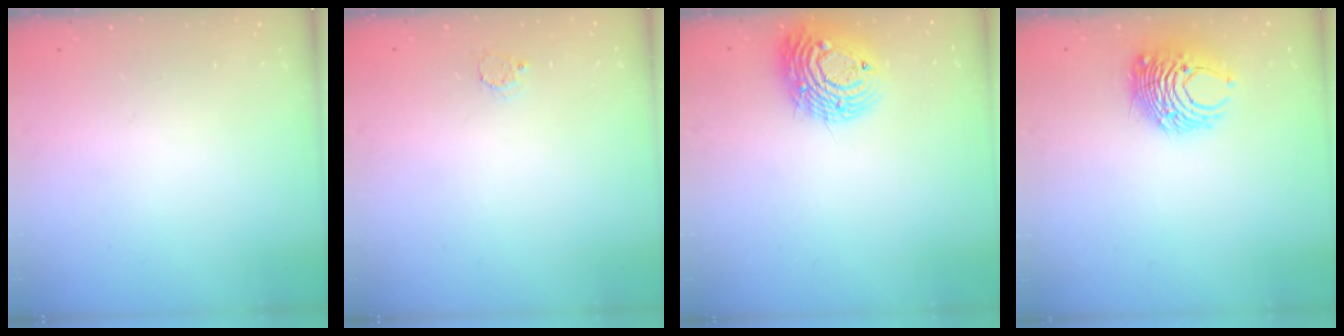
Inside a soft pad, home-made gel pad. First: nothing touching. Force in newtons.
{"total": 2.5, "press": 2.5, "slide": 0.3}
{"total": 12.9, "press": 12.7, "slide": 2.2}
{"total": 9.2, "press": 9.2, "slide": 0.5}